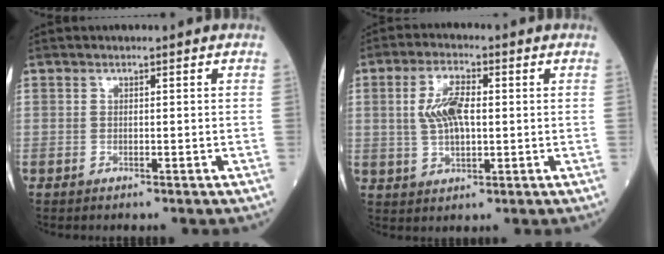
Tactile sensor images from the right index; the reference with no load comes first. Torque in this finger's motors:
{"motor_torque": [0.09, -0.09, 0.14, 0.10]}